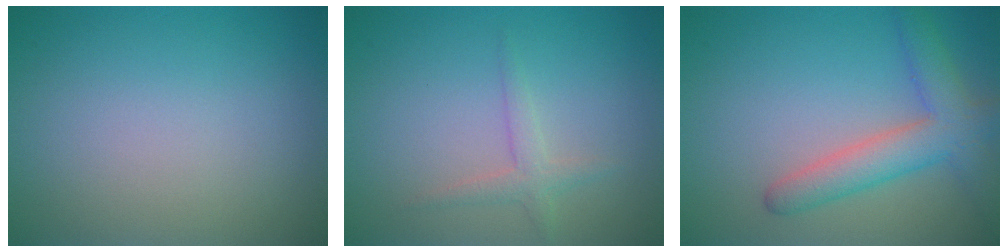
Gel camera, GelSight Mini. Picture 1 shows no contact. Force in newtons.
{"total": 1.6, "press": 1.6, "slide": 0.0}
{"total": 4.7, "press": 4.7, "slide": 0.2}